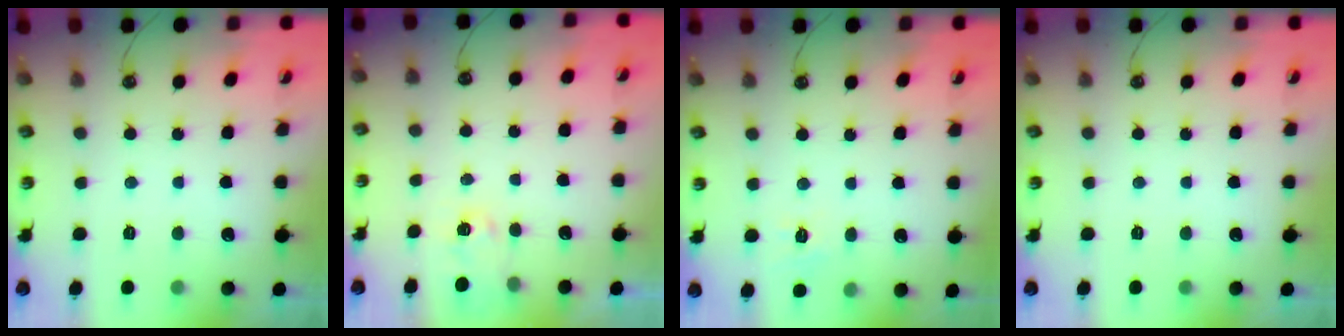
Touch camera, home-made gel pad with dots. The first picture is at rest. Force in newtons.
{"total": 2.6, "press": 2.6, "slide": 0.4}
{"total": 6.6, "press": 6.6, "slide": 0.6}
{"total": 0.0}